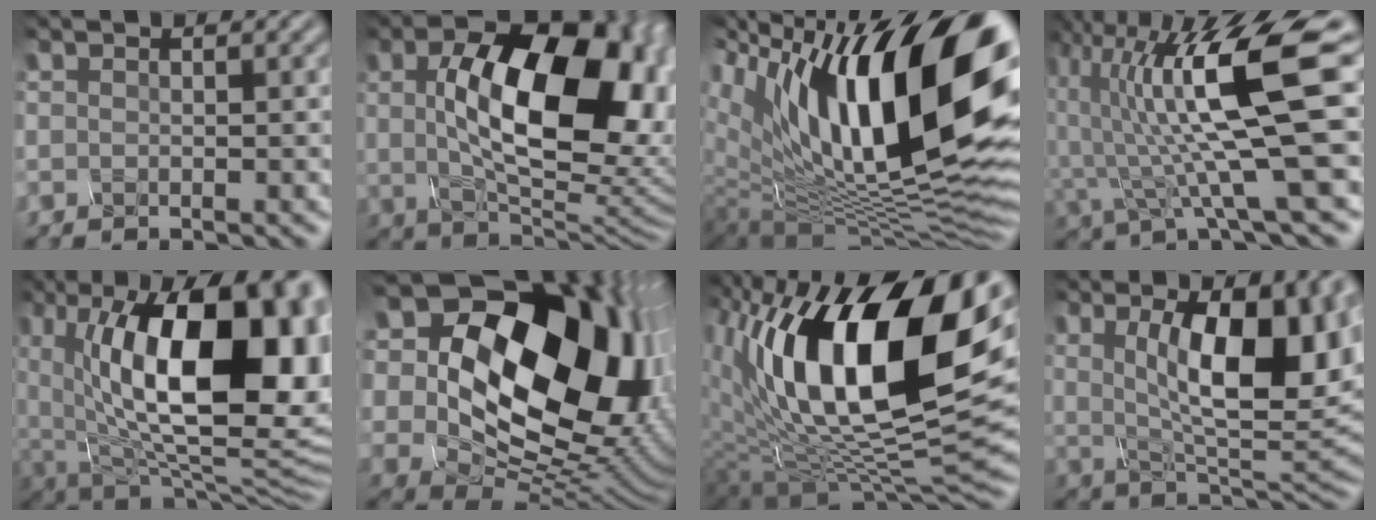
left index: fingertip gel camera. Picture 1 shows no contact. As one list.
[{"total": 14.1, "force": [1.6, 7.3, 11.9], "torque": [-0.168, -0.001, 0.029]}, {"total": 19.1, "force": [6.9, 8.1, 15.8], "torque": [-0.259, 0.038, 0.115]}, {"total": 11.6, "force": [1.8, 2.4, 11.2], "torque": [-0.192, 0.001, 0.036]}, {"total": 18.9, "force": [2.5, 11.0, 15.2], "torque": [-0.229, -0.006, 0.067]}, {"total": 23.1, "force": [7.0, 15.8, 15.3], "torque": [-0.295, 0.045, 0.152]}, {"total": 19.0, "force": [5.5, 9.3, 15.7], "torque": [-0.272, 0.023, 0.090]}, {"total": 12.5, "force": [2.6, 4.5, 11.4], "torque": [-0.162, -0.002, 0.041]}]